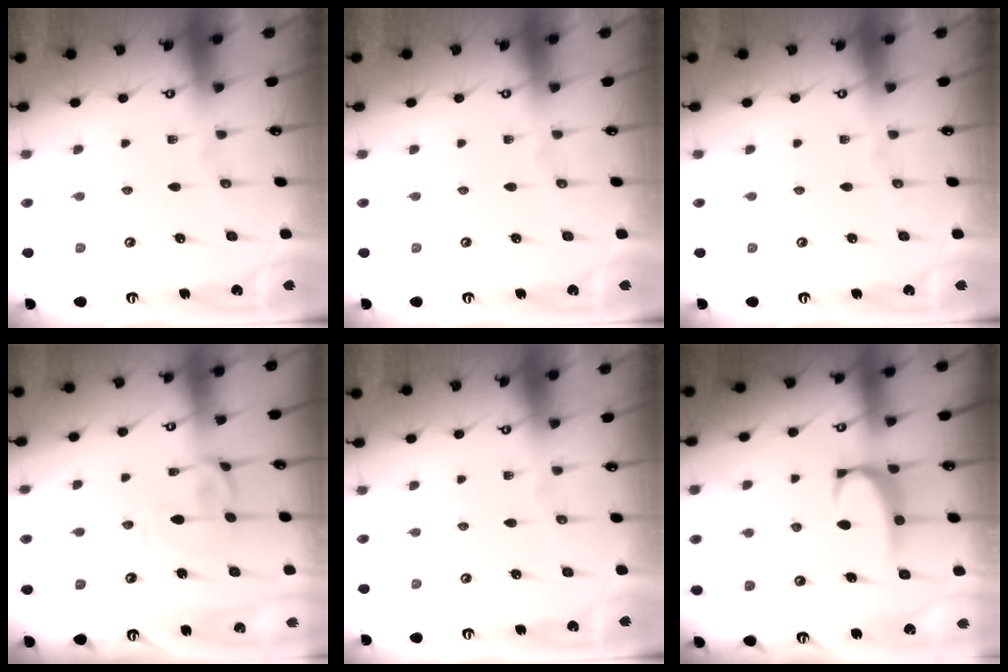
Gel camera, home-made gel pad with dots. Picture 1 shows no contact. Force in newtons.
{"total": 0.0}
{"total": 0.0}
{"total": 0.7, "press": 0.1, "slide": 0.7}
{"total": 0.0}
{"total": 2.3, "press": 2.2, "slide": 0.6}